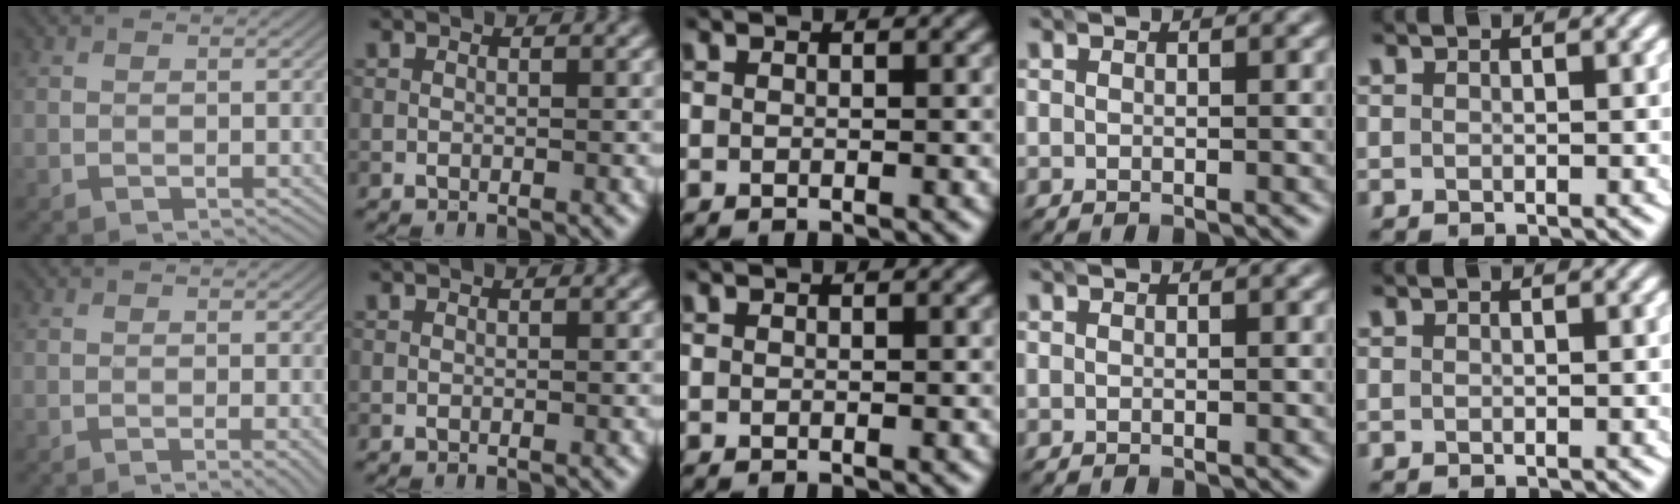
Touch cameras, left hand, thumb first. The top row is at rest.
{"thumb": {"total": 2.3, "force": [-0.8, 0.4, 2.2], "torque": [-0.026, 0.006, -0.015]}}